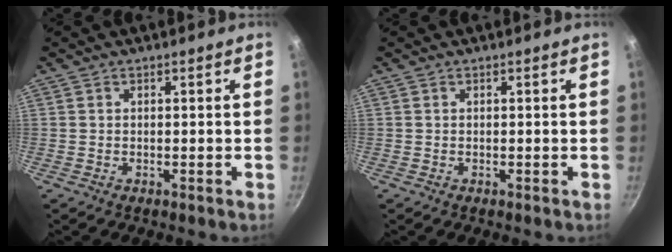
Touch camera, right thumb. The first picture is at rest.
{"total": 0.0}